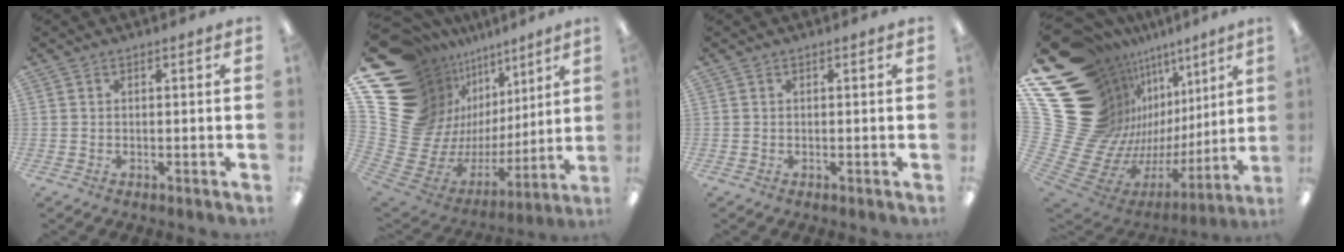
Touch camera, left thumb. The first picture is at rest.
{"total": 21.7, "force": [10.1, 16.0, 10.5], "torque": [-0.197, -0.122, 0.241]}
{"total": 0.0}
{"total": 27.9, "force": [9.6, 19.6, 17.4], "torque": [-0.290, -0.156, 0.271]}